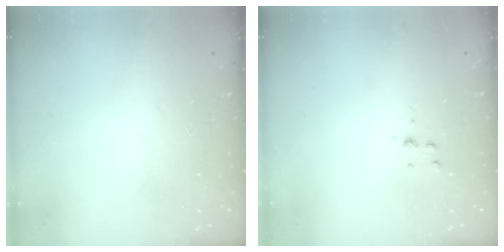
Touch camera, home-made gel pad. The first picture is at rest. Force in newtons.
{"total": 4.4, "press": 4.3, "slide": 0.4}